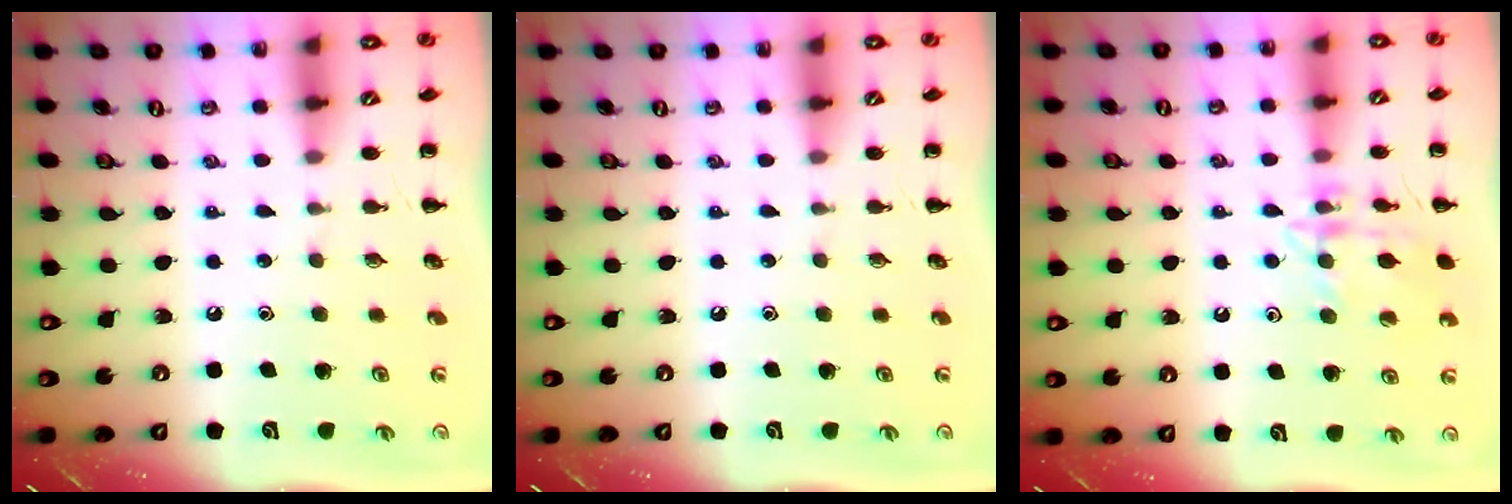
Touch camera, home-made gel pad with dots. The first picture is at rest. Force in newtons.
{"total": 0.0}
{"total": 12.9, "press": 12.9, "slide": 0.8}